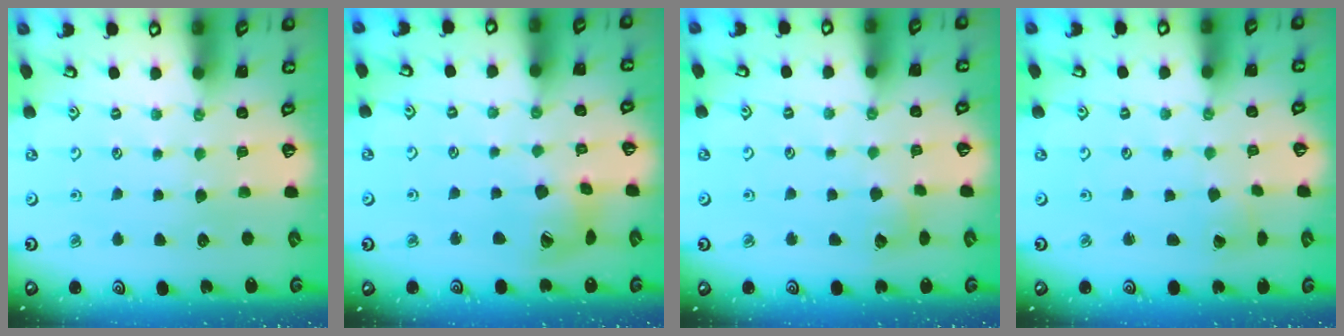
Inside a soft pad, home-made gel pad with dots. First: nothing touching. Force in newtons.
{"total": 13.3, "press": 13.2, "slide": 1.7}
{"total": 2.9, "press": 2.9, "slide": 0.3}
{"total": 2.0, "press": 2.0, "slide": 0.2}